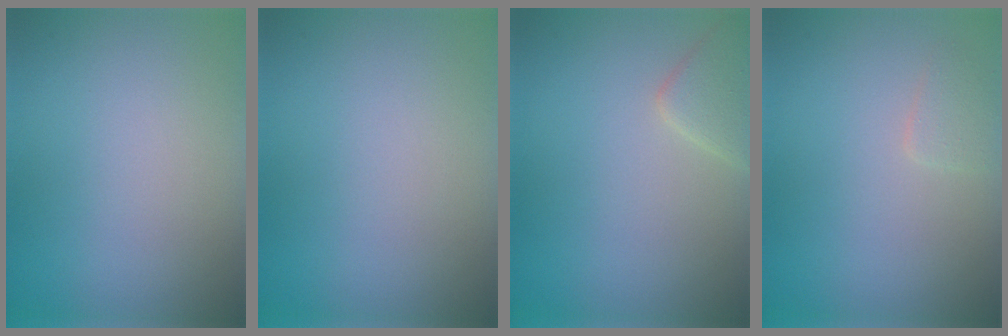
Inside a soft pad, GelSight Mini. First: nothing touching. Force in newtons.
{"total": 0.0}
{"total": 2.2, "press": 2.2, "slide": 0.1}
{"total": 1.0, "press": 1.0, "slide": 0.0}